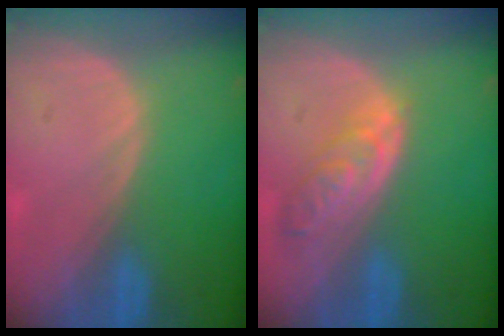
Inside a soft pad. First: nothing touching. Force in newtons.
{"total": 5.9, "press": 5.4, "slide": 2.5}